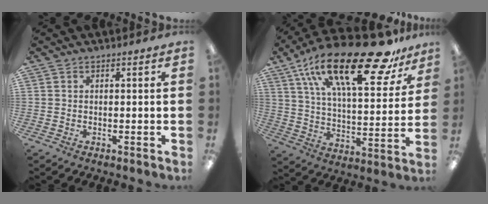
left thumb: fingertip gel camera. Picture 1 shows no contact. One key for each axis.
{"total": 28.7, "fx": 18.1, "fy": 10.0, "fz": 19.8, "tx": -0.324, "ty": -0.098, "tz": 0.300}